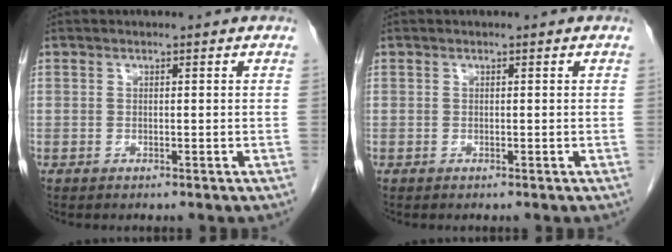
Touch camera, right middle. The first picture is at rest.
{"total": 0.0}